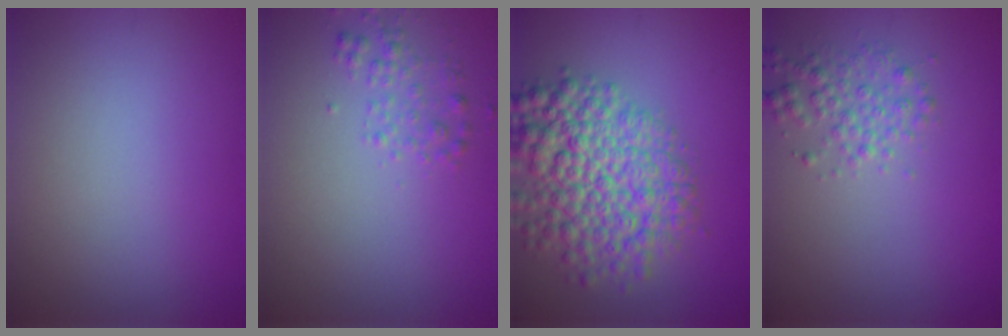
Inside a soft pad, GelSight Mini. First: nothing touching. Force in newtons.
{"total": 1.6, "press": 1.6, "slide": 0.0}
{"total": 8.4, "press": 8.4, "slide": 0.3}
{"total": 2.2, "press": 2.2, "slide": 0.0}